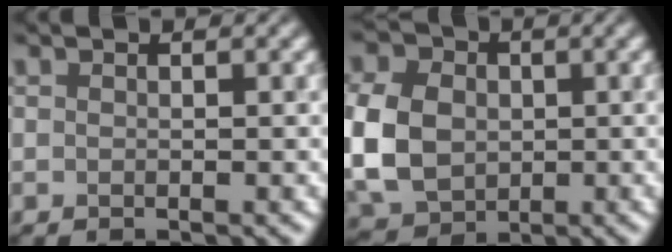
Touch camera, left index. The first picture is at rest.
{"total": 8.6, "force": [-0.2, 6.8, 5.2], "torque": [-0.131, 0.002, -0.009]}